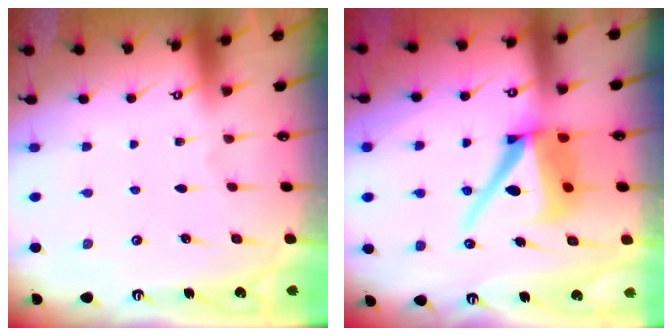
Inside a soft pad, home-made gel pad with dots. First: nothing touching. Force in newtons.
{"total": 14.0, "press": 13.9, "slide": 1.7}